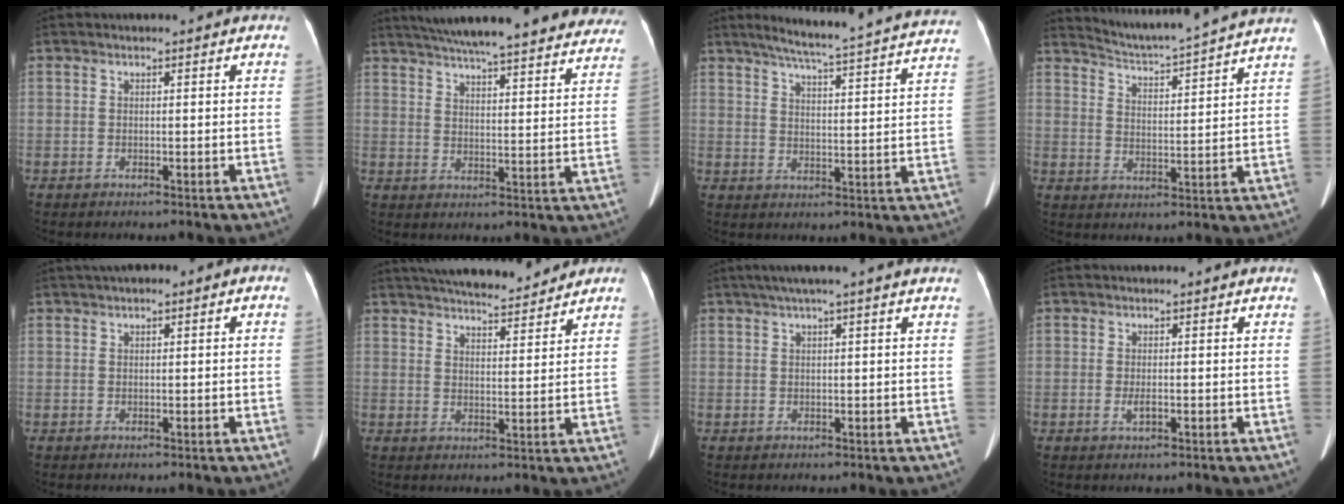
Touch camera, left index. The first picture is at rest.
{"total": 31.1, "force": [27.4, 4.6, 13.9], "torque": [-0.220, -0.037, 0.333]}
{"total": 24.6, "force": [22.4, 0.1, 10.2], "torque": [-0.153, -0.039, 0.271]}
{"total": 14.5, "force": [13.7, -1.3, 4.4], "torque": [-0.086, -0.019, 0.188]}
{"total": 2.9, "force": [0.8, 1.0, 2.6], "torque": [-0.049, 0.018, 0.009]}
{"total": 13.5, "force": [12.2, 2.3, 5.4], "torque": [-0.087, 0.013, 0.179]}
{"total": 4.2, "force": [2.9, -0.9, 2.8], "torque": [-0.048, 0.024, 0.053]}
{"total": 1.3, "force": [-0.6, 0.4, 1.1], "torque": [-0.028, -0.005, -0.010]}